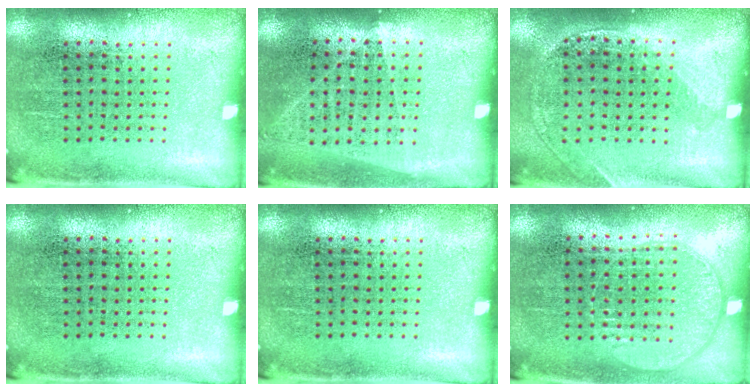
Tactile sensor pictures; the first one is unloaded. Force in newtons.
{"total": 1.0, "press": 0.9, "slide": 0.5}
{"total": 1.2, "press": 1.1, "slide": 0.3}
{"total": 0.0}
{"total": 0.0}
{"total": 1.0, "press": 0.9, "slide": 0.4}